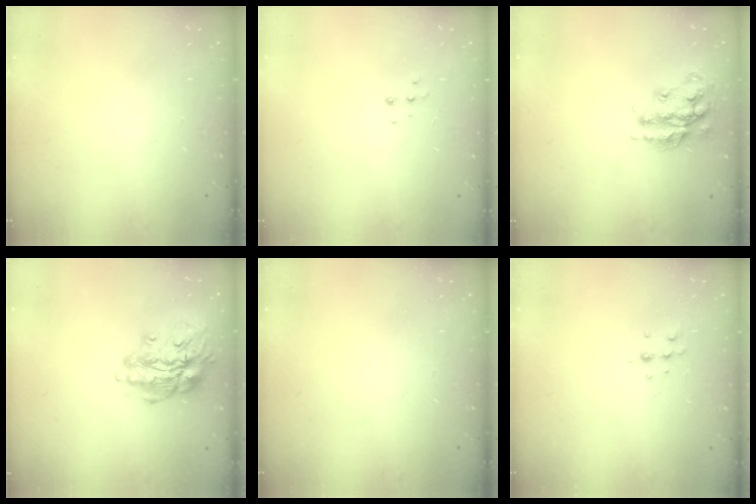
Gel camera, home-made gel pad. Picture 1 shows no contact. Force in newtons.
{"total": 4.9, "press": 4.9, "slide": 0.7}
{"total": 15.2, "press": 15.2, "slide": 0.8}
{"total": 16.0, "press": 15.9, "slide": 1.6}
{"total": 0.0}
{"total": 4.8, "press": 4.7, "slide": 1.1}